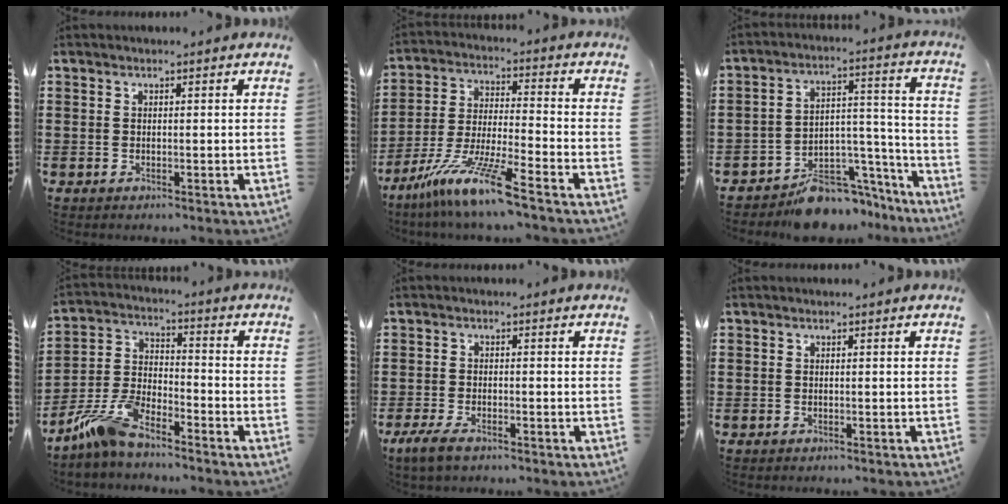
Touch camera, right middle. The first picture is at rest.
{"total": 10.4, "force": [-7.9, -0.4, 6.8], "torque": [-0.140, -0.004, -0.158]}
{"total": 8.4, "force": [-7.3, 3.3, 2.5], "torque": [-0.024, 0.038, -0.130]}
{"total": 8.6, "force": [-7.1, 2.1, 4.3], "torque": [-0.112, 0.002, -0.143]}
{"total": 2.5, "force": [-1.5, 0.8, 1.8], "torque": [-0.044, 0.000, -0.032]}
{"total": 0.0}